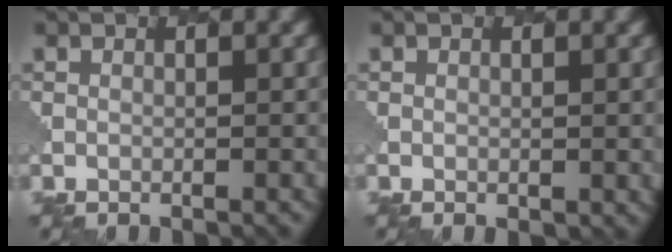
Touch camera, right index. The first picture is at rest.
{"total": 1.3, "force": [0.2, 0.7, 1.1], "torque": [-0.014, -0.005, 0.006]}